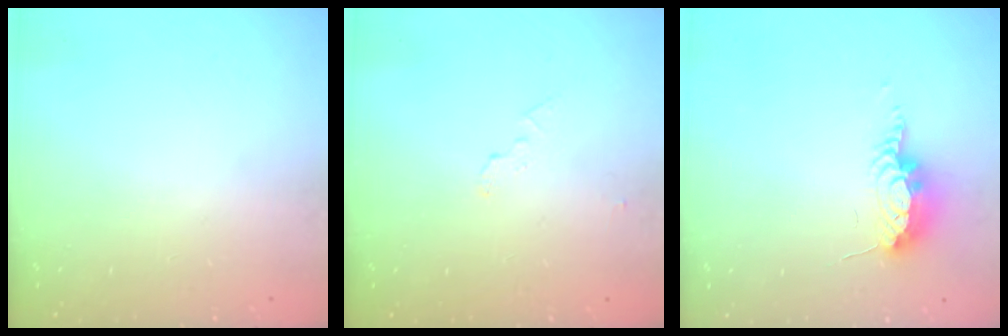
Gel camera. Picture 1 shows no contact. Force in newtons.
{"total": 2.9, "press": 2.9, "slide": 0.2}
{"total": 13.0, "press": 9.9, "slide": 8.4}